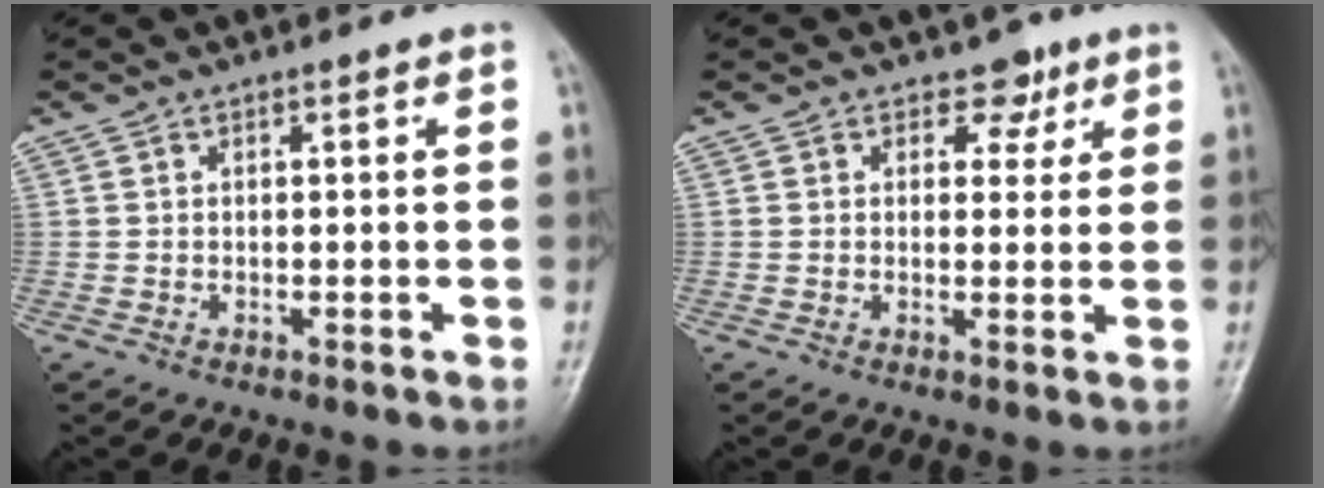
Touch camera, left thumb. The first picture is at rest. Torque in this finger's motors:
{"motor_torque": [0.23, 0.20, -0.22, -0.21, 0.01]}